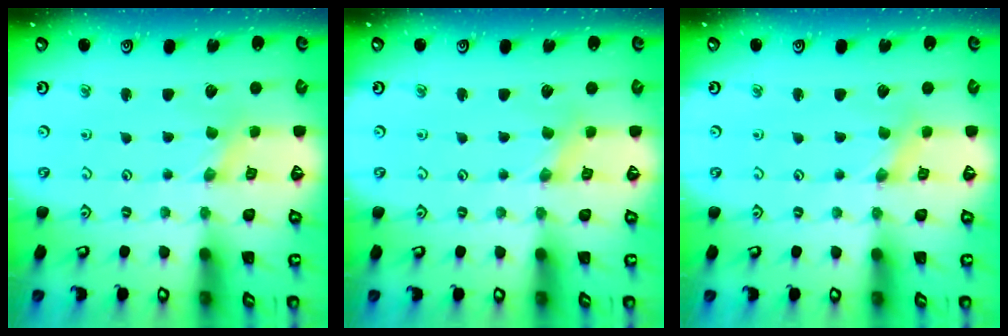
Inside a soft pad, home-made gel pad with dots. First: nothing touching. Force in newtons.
{"total": 1.3, "press": 1.3, "slide": 0.2}
{"total": 0.0}